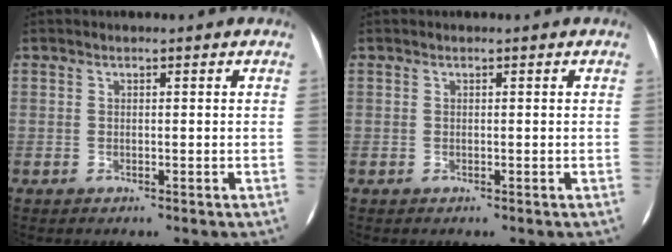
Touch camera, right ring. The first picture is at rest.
{"total": 0.0}